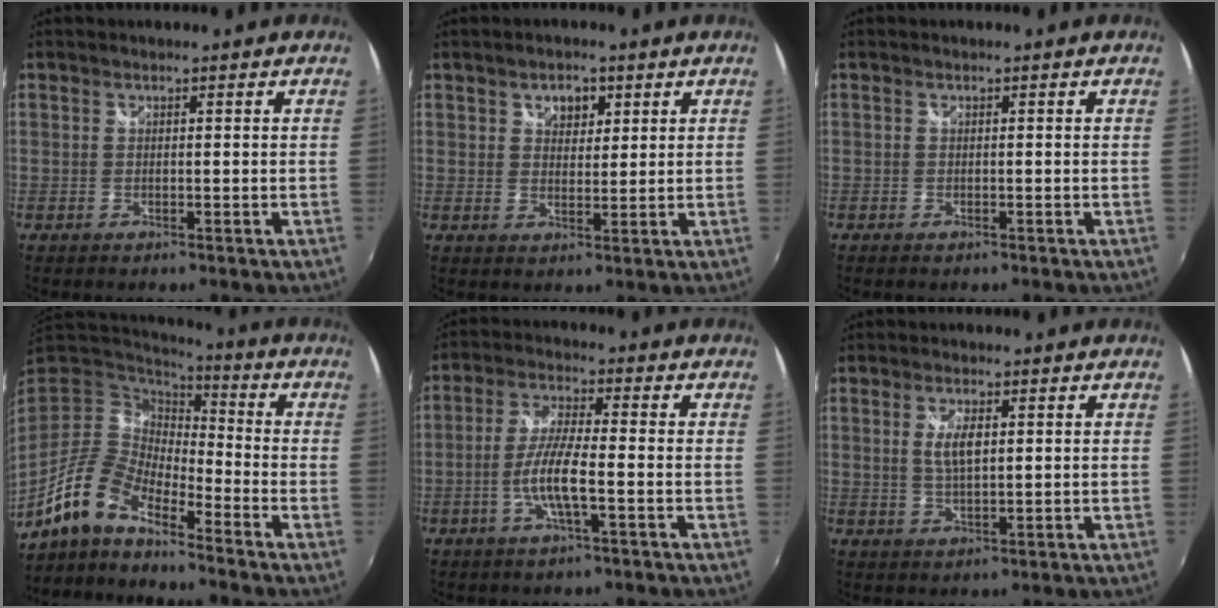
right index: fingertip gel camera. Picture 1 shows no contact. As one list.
[{"total": 3.9, "force": [1.9, 2.8, 2.0], "torque": [-0.023, 0.008, 0.032]}, {"total": 0.6, "force": [-0.4, 0.4, 0.2], "torque": [-0.005, -0.004, -0.010]}, {"total": 10.7, "force": [-8.3, 3.2, 5.9], "torque": [-0.117, 0.004, -0.170]}, {"total": 7.3, "force": [-2.5, 0.8, 6.8], "torque": [-0.139, -0.002, -0.049]}, {"total": 4.4, "force": [1.0, 1.6, 4.0], "torque": [-0.076, -0.002, 0.018]}]